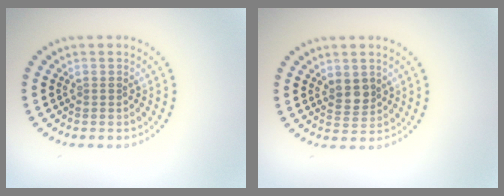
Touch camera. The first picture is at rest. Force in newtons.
{"total": 2.0, "press": 1.9, "slide": 0.7}